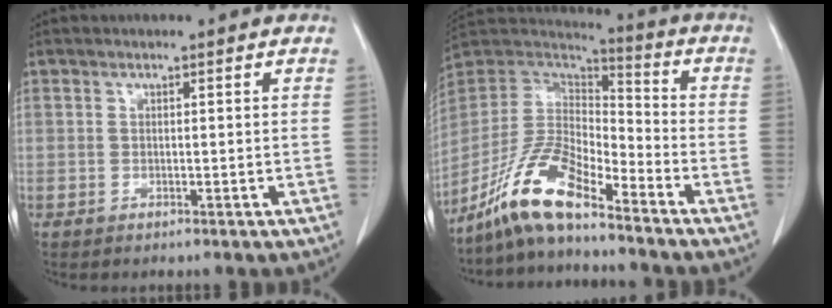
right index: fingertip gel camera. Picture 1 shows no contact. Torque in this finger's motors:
{"motor_torque": [0.02, -0.18, 0.01, -0.05]}